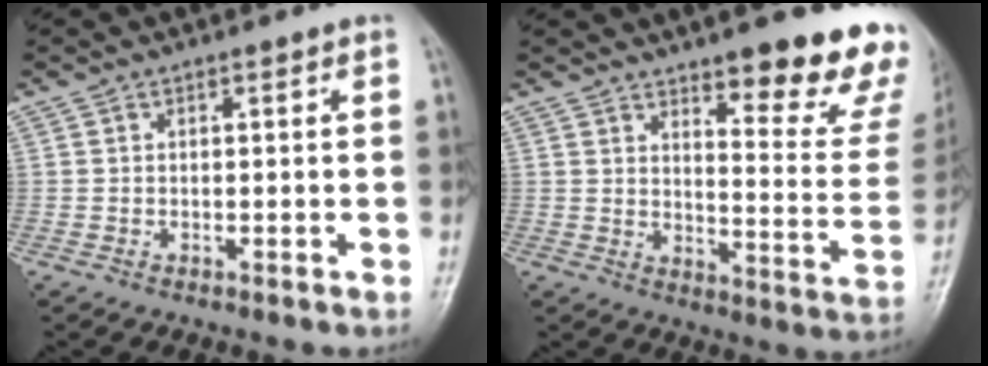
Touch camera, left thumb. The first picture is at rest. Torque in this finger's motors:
{"motor_torque": [0.77, 0.43, 1.41, -1.35, 0.10]}